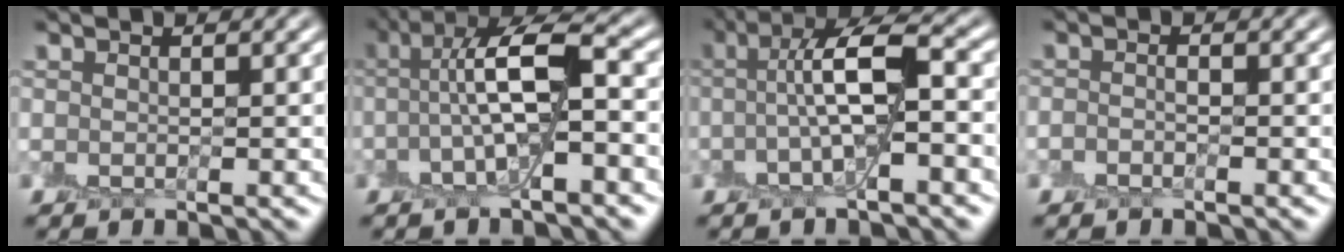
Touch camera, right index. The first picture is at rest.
{"total": 7.1, "force": [-0.8, 2.1, 6.7], "torque": [-0.135, 0.028, -0.024]}
{"total": 5.9, "force": [-0.3, 1.5, 5.7], "torque": [-0.107, 0.025, -0.014]}
{"total": 0.7, "force": [-0.7, 0.2, 0.2], "torque": [-0.006, 0.002, -0.016]}